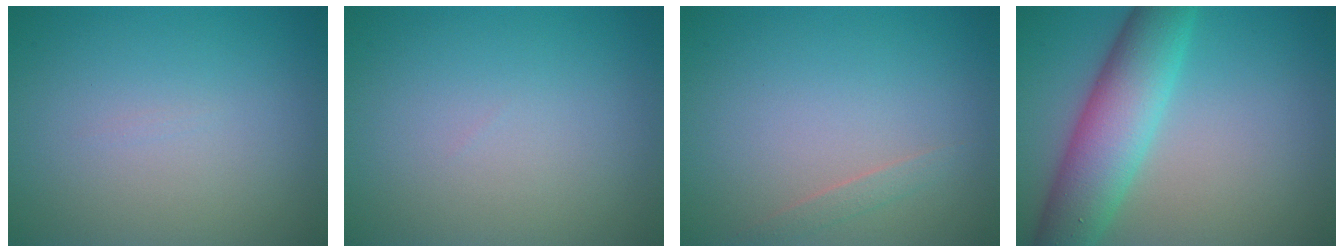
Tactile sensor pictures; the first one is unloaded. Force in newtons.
{"total": 0.0}
{"total": 0.8, "press": 0.8, "slide": 0.0}
{"total": 7.4, "press": 7.4, "slide": 0.7}